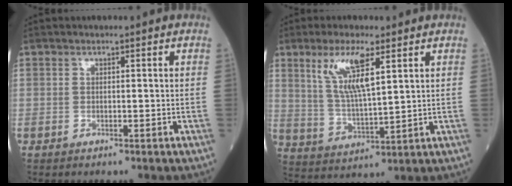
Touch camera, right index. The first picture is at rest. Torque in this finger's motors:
{"motor_torque": [1.10, 1.03, 0.19, 0.16]}